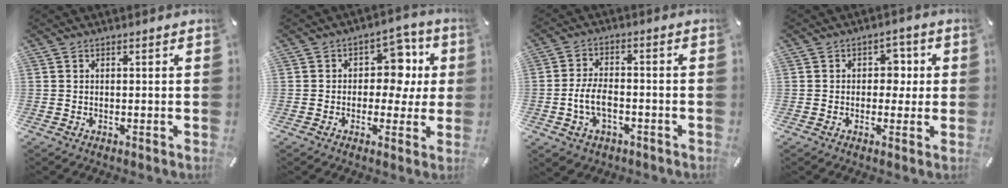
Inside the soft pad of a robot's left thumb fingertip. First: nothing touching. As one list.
[{"total": 10.5, "force": [1.9, 7.7, 6.8], "torque": [-0.086, -0.006, 0.030]}, {"total": 7.9, "force": [-2.2, 5.2, 5.5], "torque": [-0.117, 0.012, -0.041]}, {"total": 4.9, "force": [0.0, 4.1, 2.8], "torque": [-0.026, 0.002, -0.011]}]